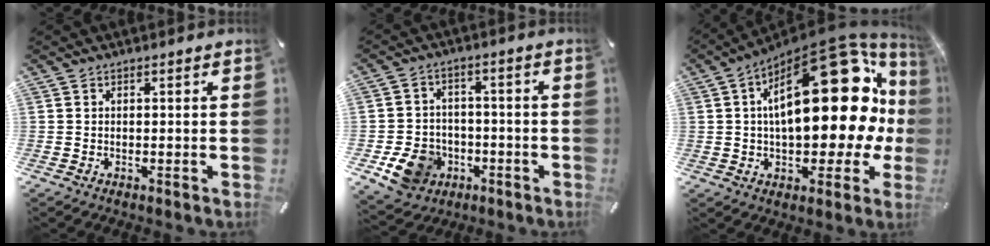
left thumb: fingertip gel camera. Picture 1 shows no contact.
{"total": 11.1, "force": [-4.4, 9.1, 4.8], "torque": [-0.102, 0.034, -0.072]}
{"total": 30.6, "force": [7.3, 13.9, 26.2], "torque": [-0.386, -0.057, 0.127]}